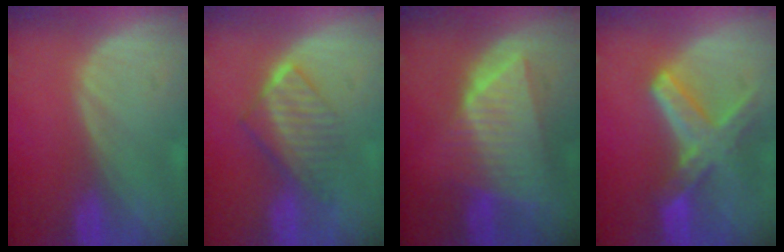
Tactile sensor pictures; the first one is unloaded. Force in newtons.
{"total": 6.5, "press": 5.7, "slide": 3.0}
{"total": 9.1, "press": 8.1, "slide": 4.1}
{"total": 8.2, "press": 7.2, "slide": 3.9}